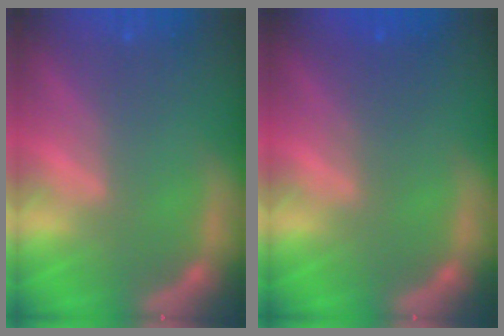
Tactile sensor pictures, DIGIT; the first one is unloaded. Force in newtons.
{"total": 2.0}